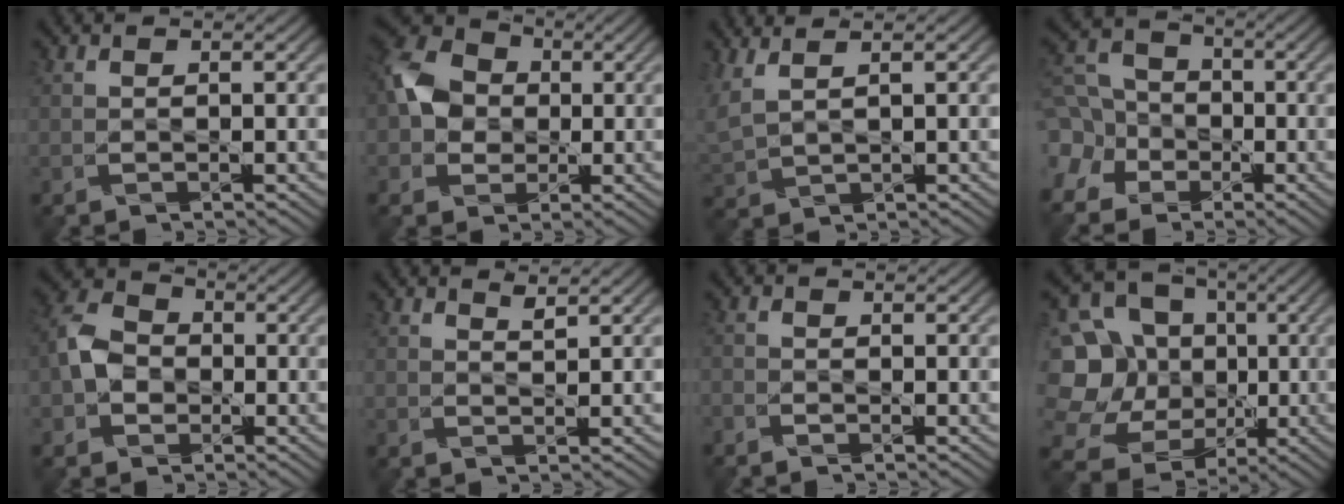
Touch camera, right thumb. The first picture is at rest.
{"total": 7.1, "force": [0.1, 5.7, 4.3], "torque": [-0.109, 0.016, -0.009]}
{"total": 3.6, "force": [2.6, 0.7, 2.4], "torque": [-0.085, 0.009, 0.060]}
{"total": 11.9, "force": [-4.3, 9.6, 5.6], "torque": [-0.174, -0.026, -0.103]}
{"total": 5.5, "force": [-1.2, 4.3, 3.3], "torque": [-0.084, 0.008, -0.037]}
{"total": 1.4, "force": [1.2, -0.2, 0.7], "torque": [-0.021, -0.001, 0.027]}
{"total": 2.2, "force": [-1.8, 0.8, 1.0], "torque": [-0.024, -0.002, -0.033]}
{"total": 19.6, "force": [-0.3, 18.0, 7.9], "torque": [-0.260, 0.034, -0.023]}